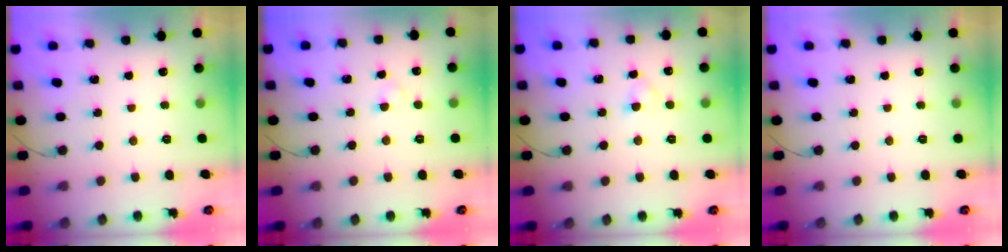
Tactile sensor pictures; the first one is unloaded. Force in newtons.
{"total": 1.6, "press": 1.4, "slide": 0.8}
{"total": 1.6, "press": 1.4, "slide": 0.8}
{"total": 0.0}